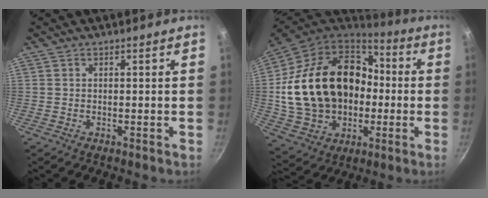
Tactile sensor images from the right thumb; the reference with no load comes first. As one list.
[{"total": 28.6, "force": [0.3, 21.2, 19.2], "torque": [-0.327, 0.048, 0.030]}]